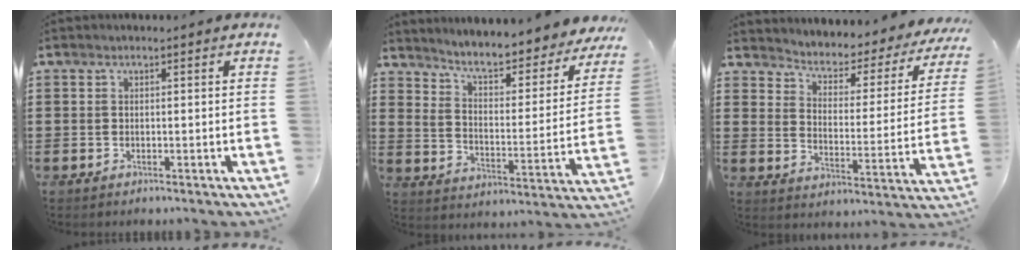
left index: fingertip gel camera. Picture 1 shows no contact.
{"total": 5.6, "force": [5.1, 0.3, 2.3], "torque": [-0.069, -0.042, 0.079]}
{"total": 2.4, "force": [2.2, 0.9, 0.6], "torque": [-0.030, -0.025, 0.023]}